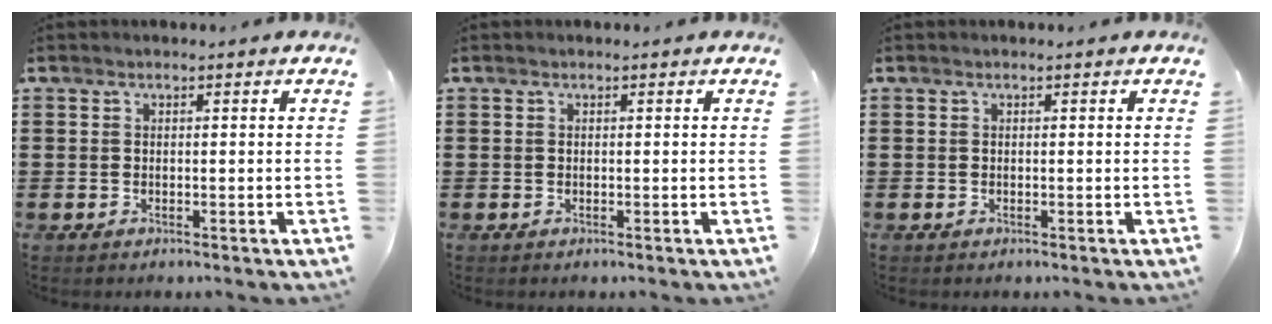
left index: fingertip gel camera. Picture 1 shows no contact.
{"total": 0.0}
{"total": 0.0}